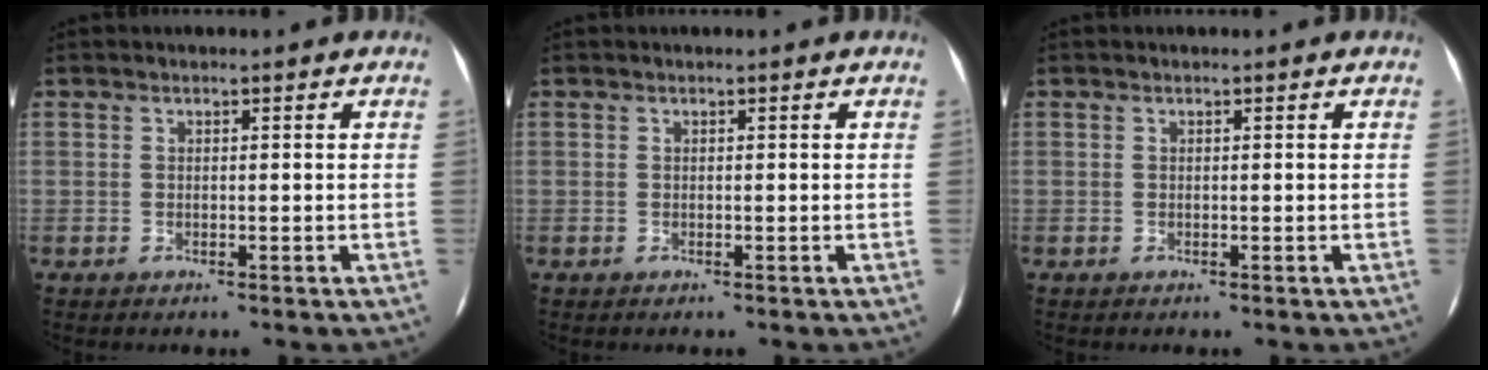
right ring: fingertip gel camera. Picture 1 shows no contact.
{"total": 0.0}
{"total": 0.0}